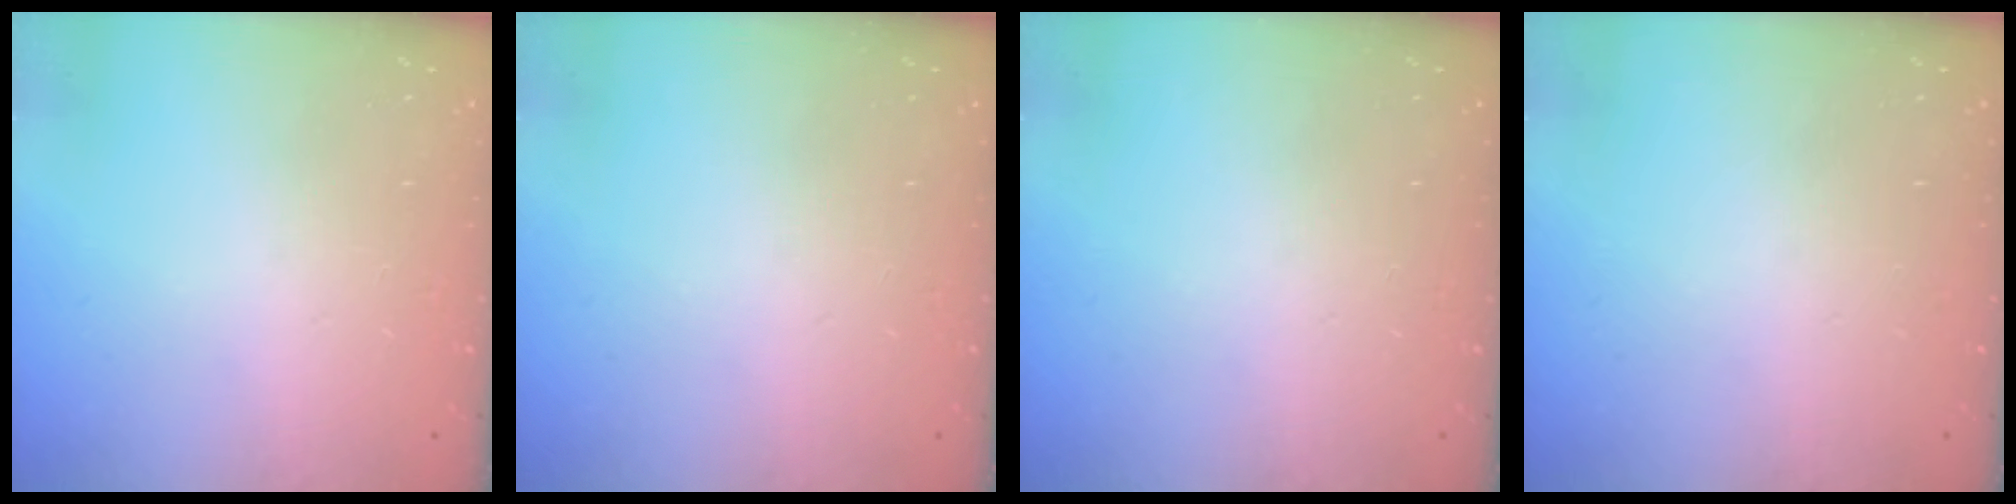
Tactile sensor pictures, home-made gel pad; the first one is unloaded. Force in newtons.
{"total": 0.0}
{"total": 0.0}
{"total": 0.0}